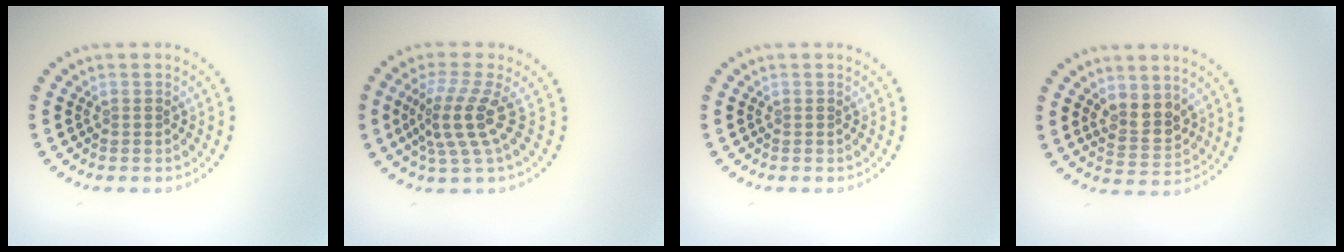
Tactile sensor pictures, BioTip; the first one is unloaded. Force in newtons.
{"total": 3.9, "press": 2.8, "slide": 2.7}
{"total": 0.0}
{"total": 3.1, "press": 2.9, "slide": 1.1}